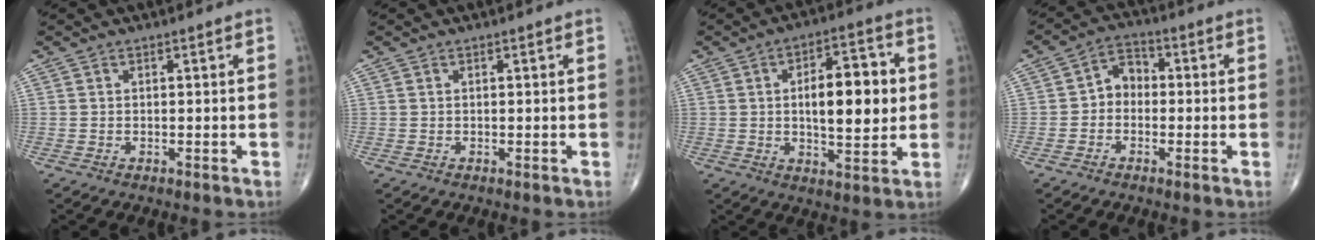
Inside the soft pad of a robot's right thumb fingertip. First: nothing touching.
{"total": 0.0}
{"total": 13.2, "force": [1.1, 5.8, 11.9], "torque": [-0.150, 0.003, 0.015]}
{"total": 5.0, "force": [-0.8, 3.9, 2.9], "torque": [-0.027, 0.022, -0.031]}